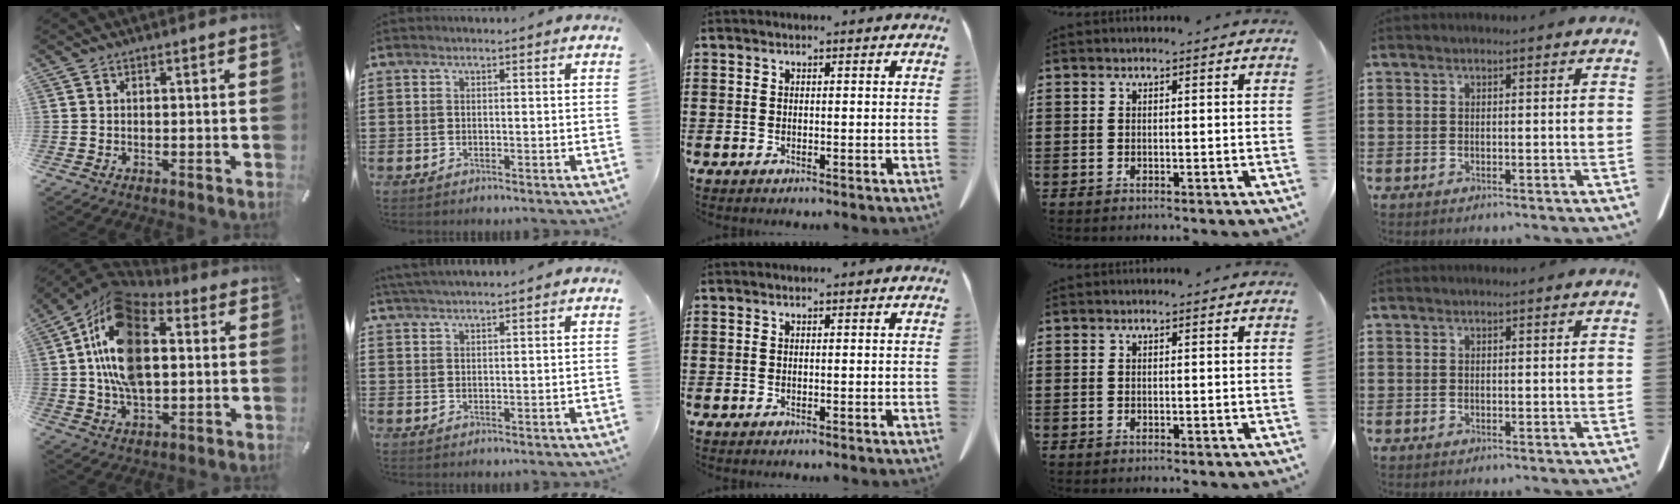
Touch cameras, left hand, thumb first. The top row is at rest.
{"thumb": {"total": 19.6, "force": [2.9, 12.0, 15.2], "torque": [-0.303, -0.001, 0.045]}, "index": {"total": 2.1, "force": [2.1, -0.3, 0.3], "torque": [-0.010, 0.001, 0.041]}}